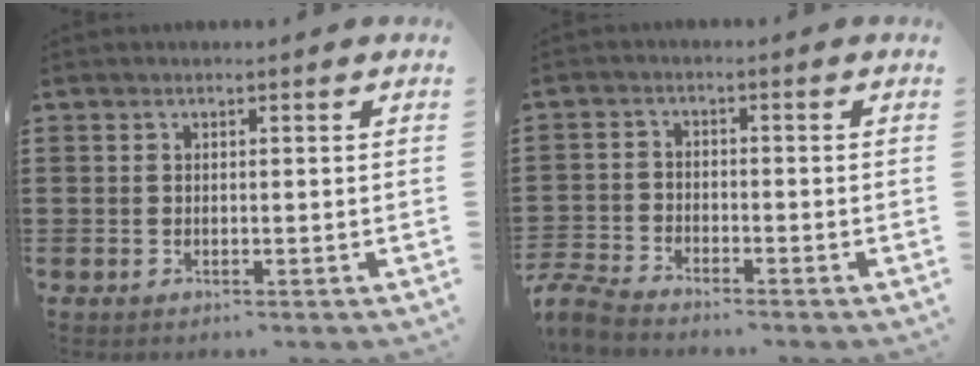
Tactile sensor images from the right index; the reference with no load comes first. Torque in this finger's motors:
{"motor_torque": [-1.07, 1.06, -1.05, -0.21]}